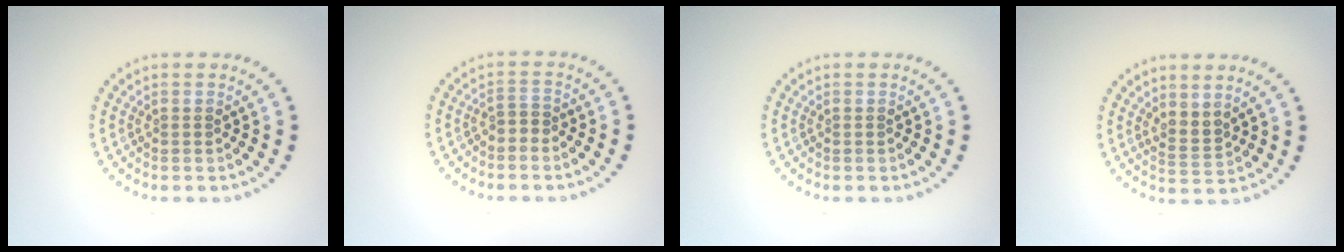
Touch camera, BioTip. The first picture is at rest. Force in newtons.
{"total": 1.1, "press": 0.9, "slide": 0.6}
{"total": 0.0}
{"total": 2.0, "press": 1.4, "slide": 1.4}